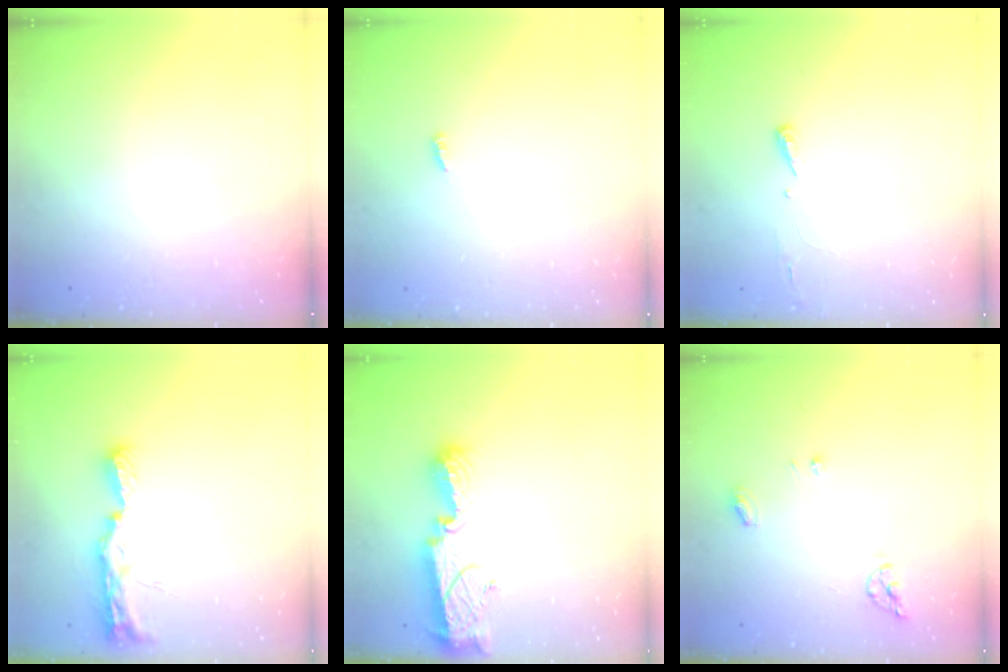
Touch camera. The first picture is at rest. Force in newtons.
{"total": 3.0, "press": 3.0, "slide": 0.0}
{"total": 2.9, "press": 2.9, "slide": 0.4}
{"total": 8.8, "press": 8.7, "slide": 0.9}
{"total": 9.8, "press": 9.8, "slide": 0.5}
{"total": 6.7, "press": 6.7, "slide": 0.3}